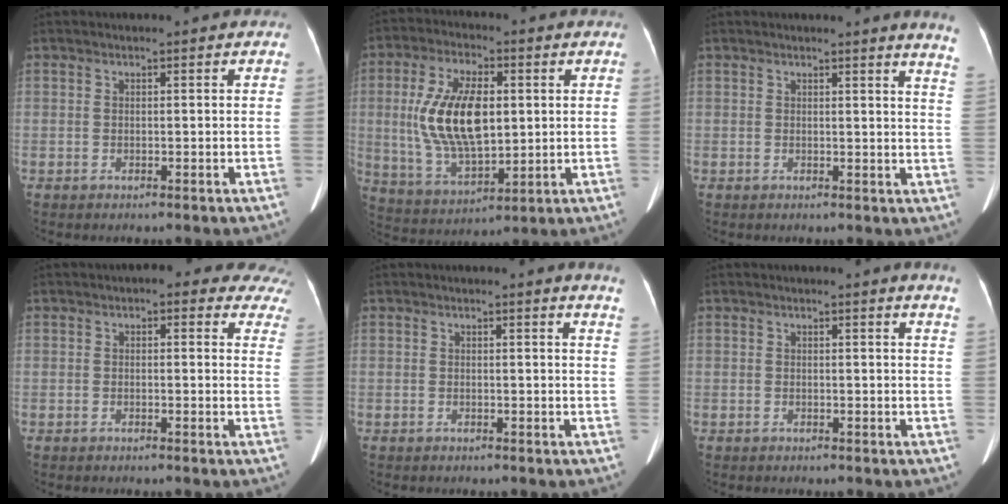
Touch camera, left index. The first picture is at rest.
{"total": 14.0, "force": [1.6, 6.2, 12.4], "torque": [-0.261, 0.009, 0.038]}
{"total": 5.8, "force": [5.2, -1.1, 2.4], "torque": [-0.025, -0.046, 0.029]}
{"total": 12.8, "force": [10.9, 4.5, 5.0], "torque": [-0.009, -0.002, 0.088]}
{"total": 4.2, "force": [3.9, -0.6, 1.6], "torque": [-0.018, -0.021, 0.017]}
{"total": 3.6, "force": [3.2, -0.6, 1.5], "torque": [-0.019, -0.016, 0.015]}